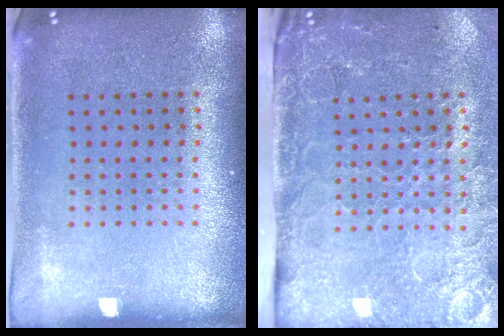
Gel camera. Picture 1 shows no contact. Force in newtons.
{"total": 4.6, "press": 3.7, "slide": 2.8}